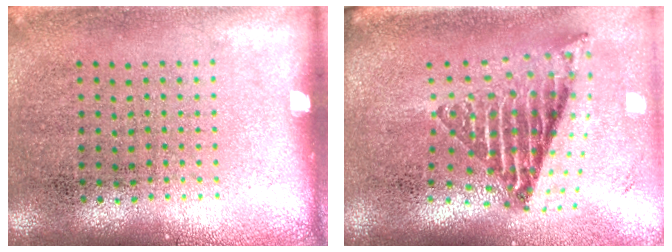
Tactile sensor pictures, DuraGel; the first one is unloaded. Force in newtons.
{"total": 2.1, "press": 1.5, "slide": 1.6}